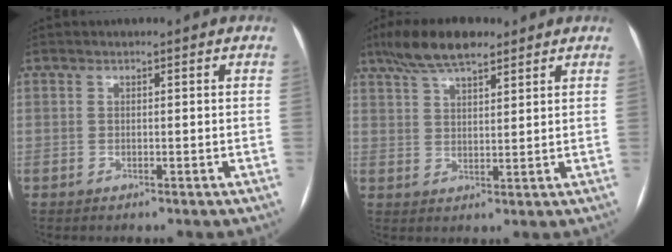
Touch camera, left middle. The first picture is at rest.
{"total": 8.7, "force": [6.5, 2.5, 5.2], "torque": [-0.100, 0.019, 0.114]}